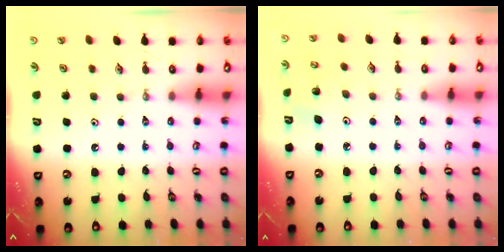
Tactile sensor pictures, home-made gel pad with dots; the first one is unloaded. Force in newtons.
{"total": 3.6, "press": 3.3, "slide": 1.5}